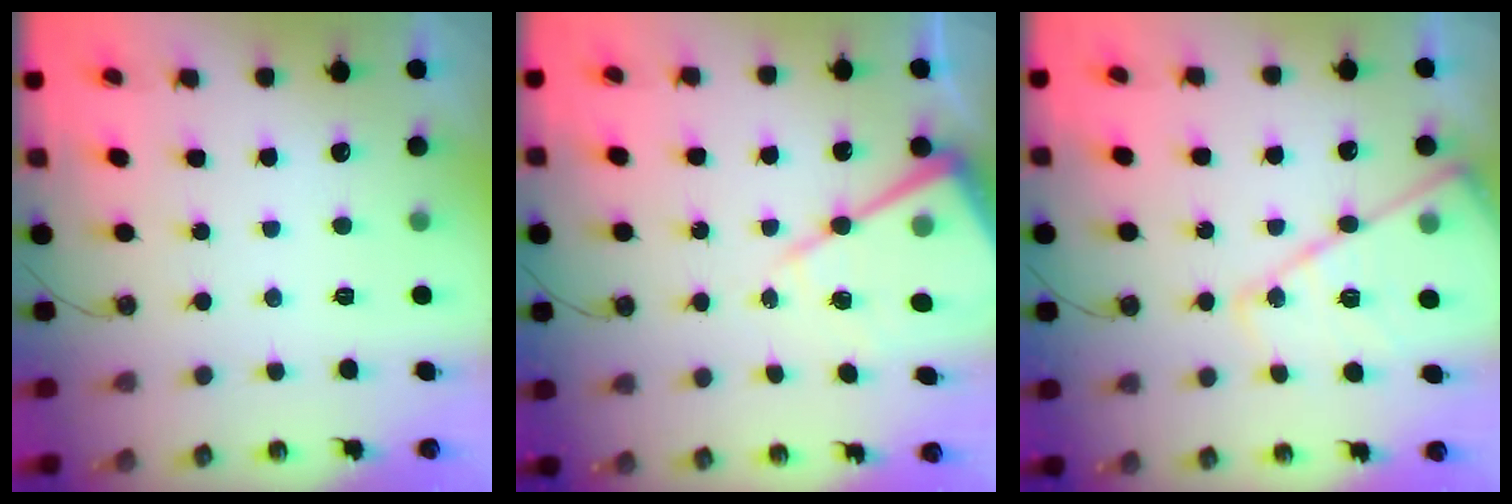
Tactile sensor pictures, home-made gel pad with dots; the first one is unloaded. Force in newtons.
{"total": 14.0, "press": 13.9, "slide": 0.5}
{"total": 16.3, "press": 16.2, "slide": 1.2}